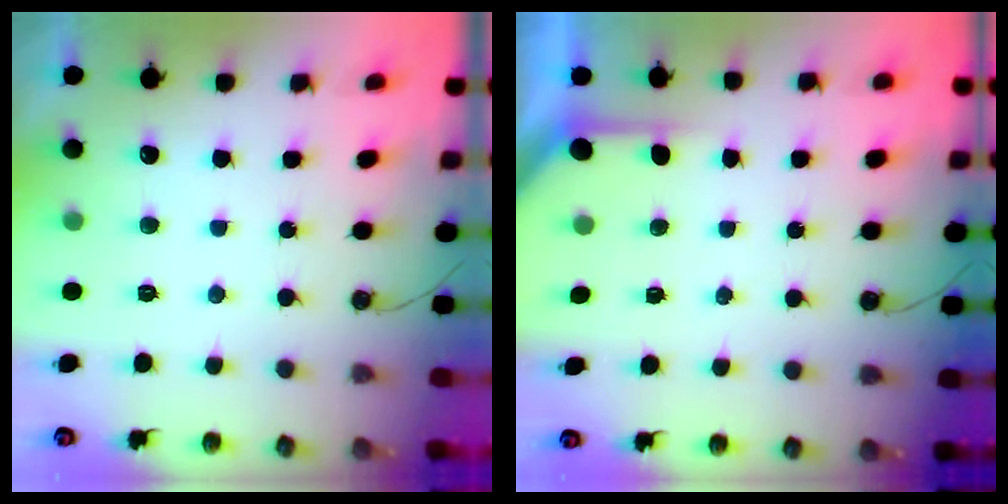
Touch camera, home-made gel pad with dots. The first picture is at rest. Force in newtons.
{"total": 2.5, "press": 2.5, "slide": 0.3}